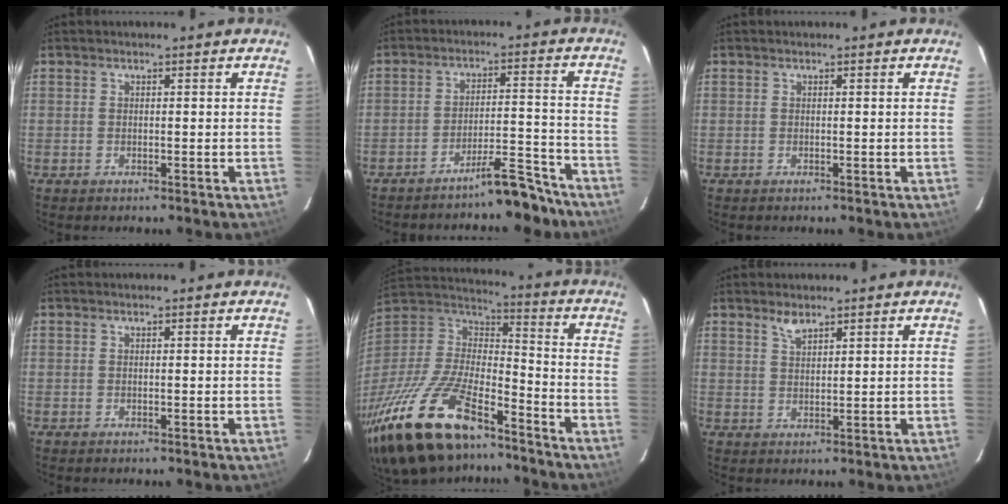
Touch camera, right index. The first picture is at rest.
{"total": 8.5, "force": [-7.6, 1.9, 3.2], "torque": [-0.055, 0.030, -0.101]}
{"total": 0.0}
{"total": 0.0}
{"total": 30.4, "force": [-21.0, 12.1, 18.4], "torque": [-0.394, -0.039, -0.354]}
{"total": 2.5, "force": [2.1, 0.8, 1.3], "torque": [-0.023, 0.002, 0.039]}